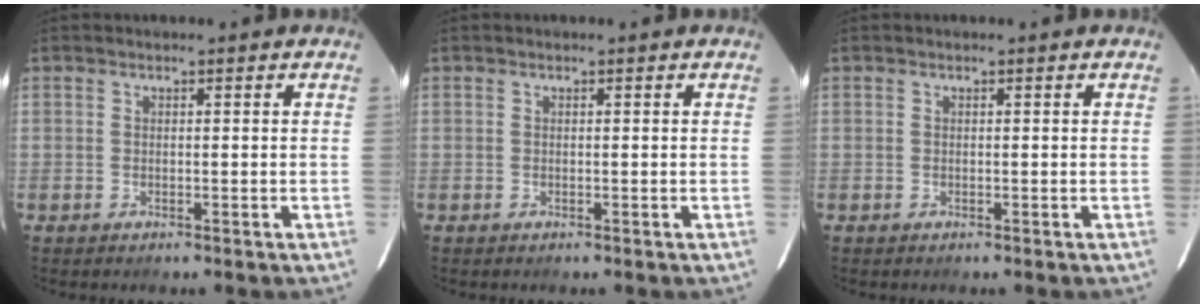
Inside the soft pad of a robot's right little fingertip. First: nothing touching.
{"total": 0.0}
{"total": 0.0}